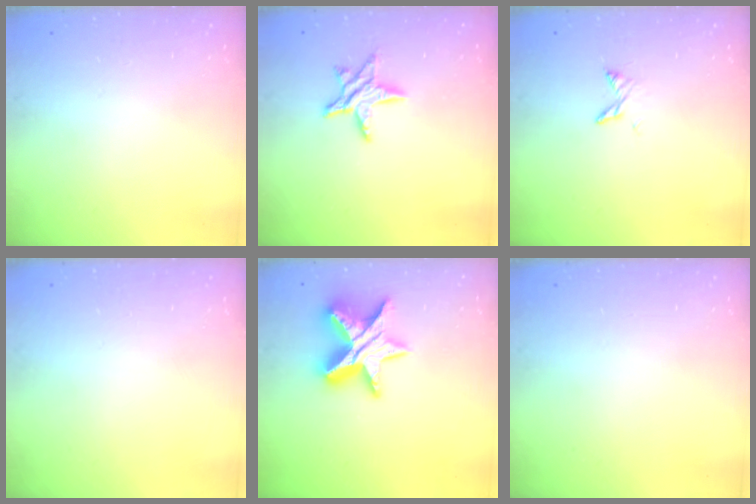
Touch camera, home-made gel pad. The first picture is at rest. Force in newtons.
{"total": 7.6, "press": 7.6, "slide": 0.3}
{"total": 3.9, "press": 3.8, "slide": 0.5}
{"total": 0.0}
{"total": 14.3, "press": 14.3, "slide": 1.0}
{"total": 0.0}